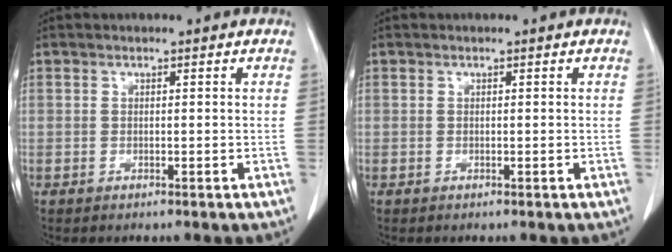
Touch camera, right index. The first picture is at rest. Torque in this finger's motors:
{"motor_torque": [0.01, 0.01, 0.00, 0.00]}